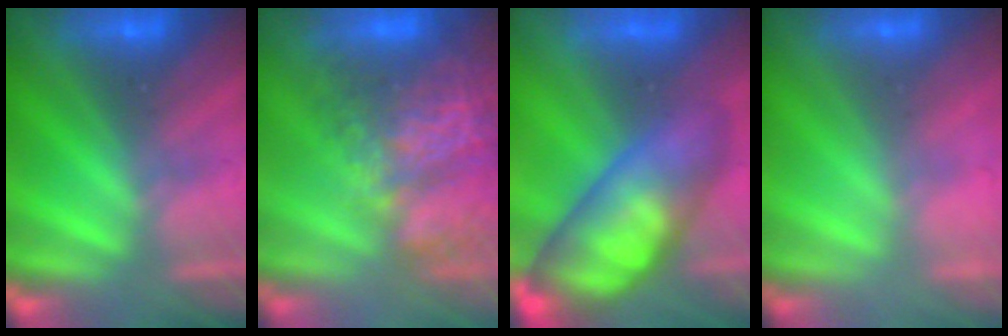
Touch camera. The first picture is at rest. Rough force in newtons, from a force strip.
{"total": 10.8}
{"total": 7.1}
{"total": 2.1}